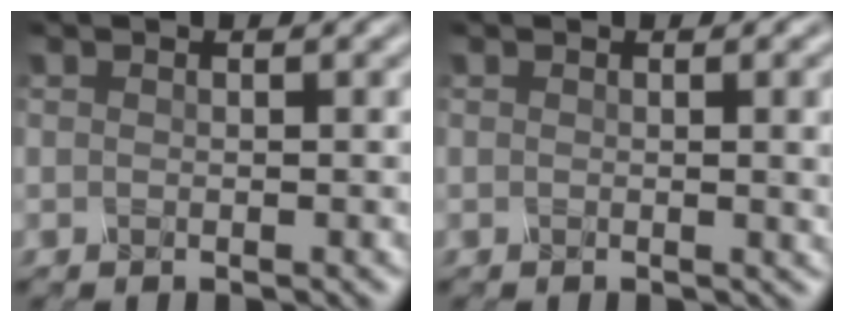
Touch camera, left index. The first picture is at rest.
{"total": 3.4, "force": [0.3, 1.2, 3.2], "torque": [-0.027, 0.005, 0.002]}